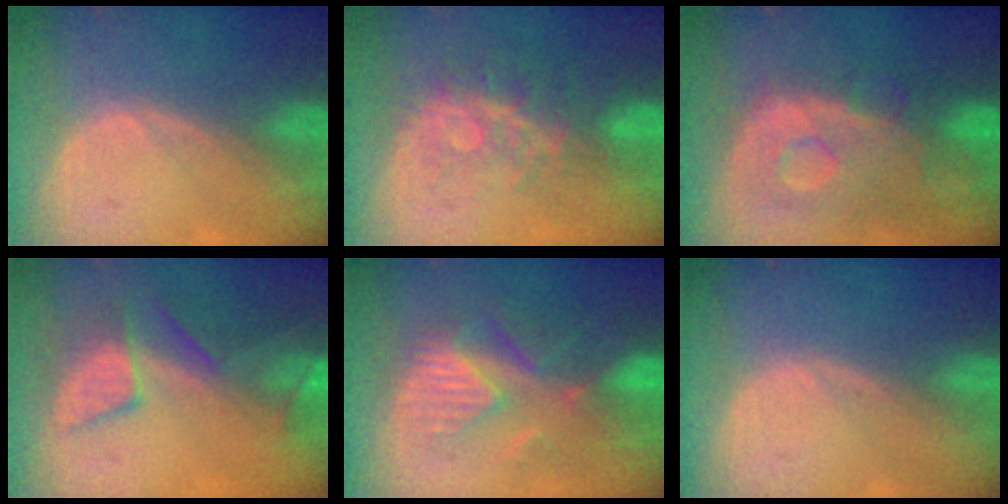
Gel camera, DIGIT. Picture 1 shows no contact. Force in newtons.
{"total": 8.4, "press": 6.9, "slide": 4.8}
{"total": 11.3, "press": 9.8, "slide": 5.6}
{"total": 7.7, "press": 7.3, "slide": 2.6}
{"total": 8.5, "press": 8.5, "slide": 0.8}
{"total": 0.0}